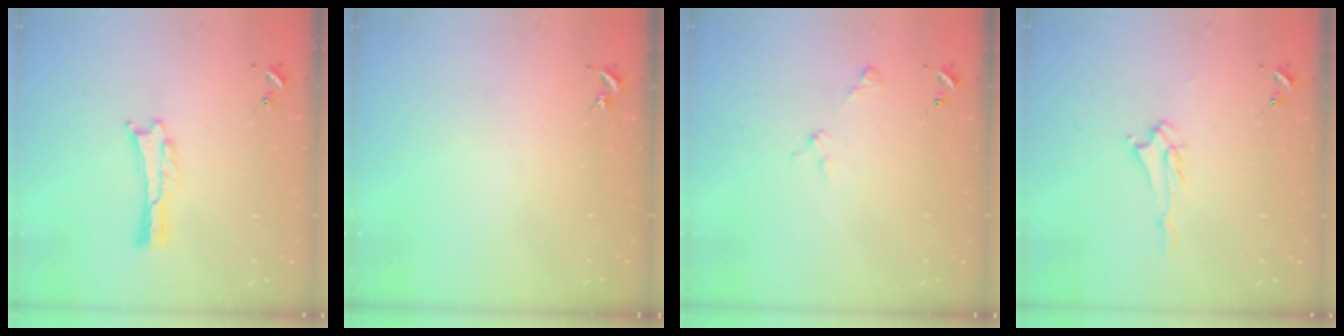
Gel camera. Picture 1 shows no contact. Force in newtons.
{"total": 0.0}
{"total": 3.0, "press": 3.0, "slide": 0.3}
{"total": 1.3, "press": 1.3, "slide": 0.2}